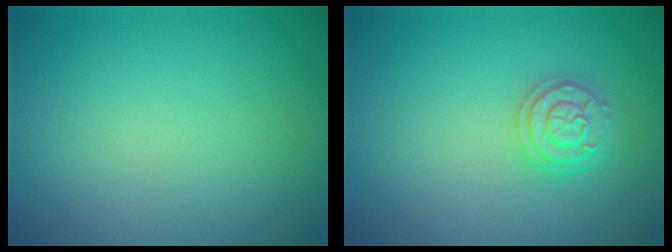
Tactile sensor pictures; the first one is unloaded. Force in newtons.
{"total": 2.4, "press": 2.4, "slide": 0.4}